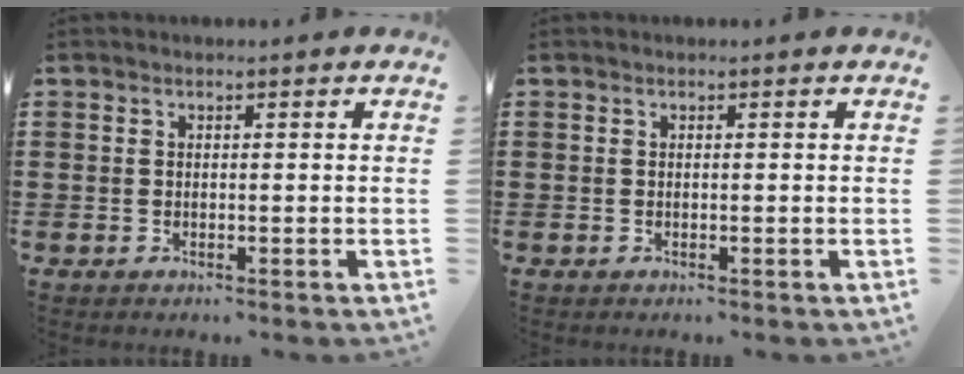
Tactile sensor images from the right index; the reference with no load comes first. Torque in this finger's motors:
{"motor_torque": [0.00, 0.01, 0.00, 0.00]}